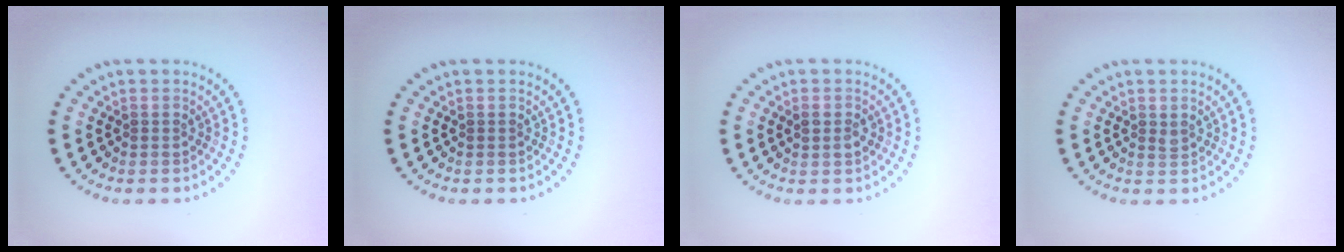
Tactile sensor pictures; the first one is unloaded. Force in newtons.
{"total": 0.0}
{"total": 1.5, "press": 1.5, "slide": 0.1}
{"total": 0.6, "press": 0.5, "slide": 0.3}